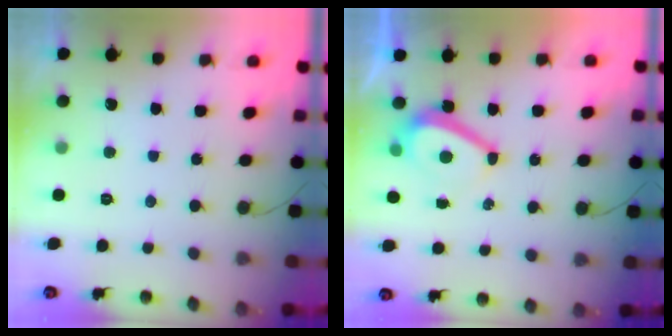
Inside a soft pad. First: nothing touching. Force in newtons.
{"total": 6.3, "press": 5.7, "slide": 2.9}